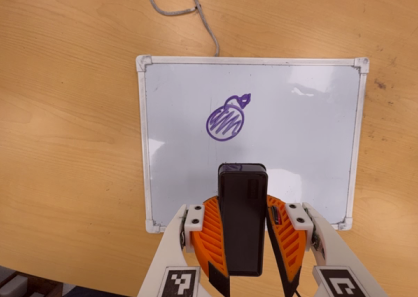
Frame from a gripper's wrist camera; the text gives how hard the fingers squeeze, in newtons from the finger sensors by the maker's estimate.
{"total": 9.9, "left": 8.1, "right": 11.7}